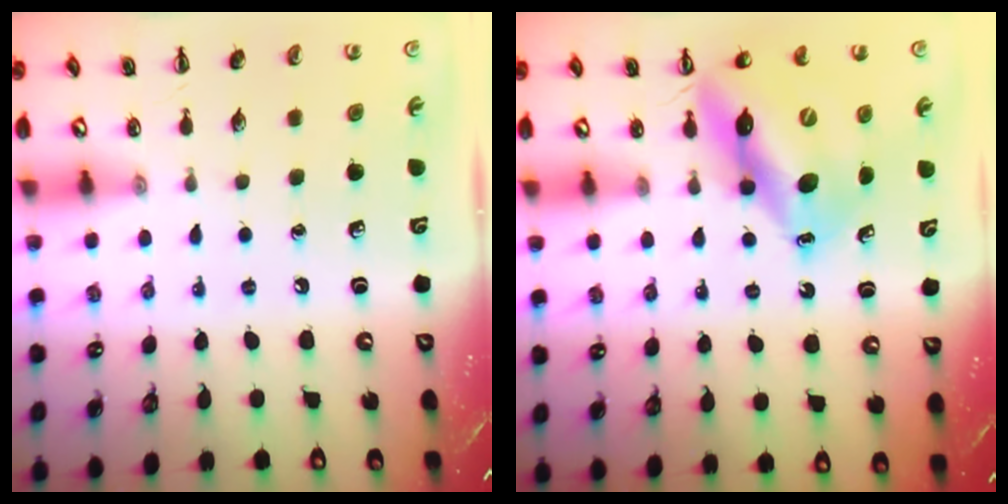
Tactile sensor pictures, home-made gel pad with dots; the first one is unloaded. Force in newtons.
{"total": 13.8, "press": 13.1, "slide": 4.3}